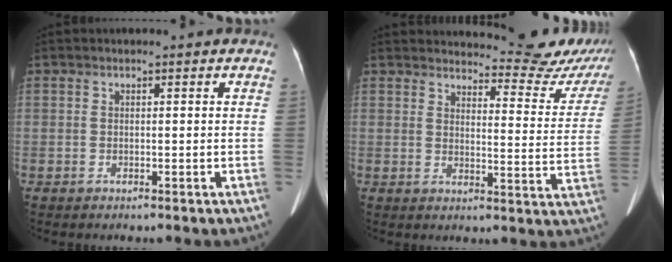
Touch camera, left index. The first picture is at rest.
{"total": 15.0, "force": [14.7, 1.9, 2.3], "torque": [-0.001, -0.076, 0.149]}